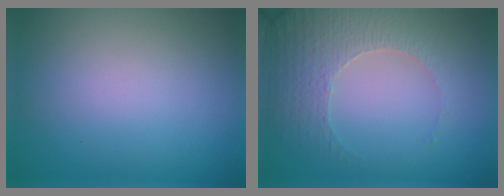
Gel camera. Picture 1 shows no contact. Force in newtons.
{"total": 4.8, "press": 3.5, "slide": 3.4}